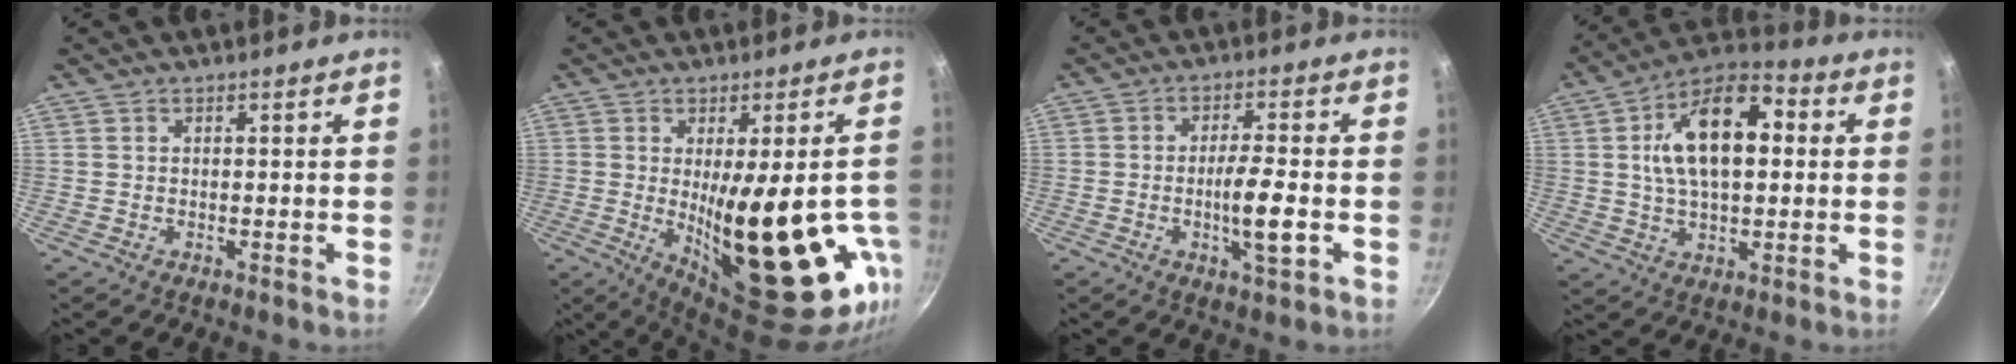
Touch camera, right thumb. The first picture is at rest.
{"total": 23.2, "force": [-4.3, 7.7, 21.5], "torque": [-0.282, -0.028, -0.034]}
{"total": 7.3, "force": [-1.8, 1.2, 6.9], "torque": [-0.124, 0.009, -0.031]}
{"total": 16.8, "force": [2.6, 9.2, 13.8], "torque": [-0.205, 0.021, 0.031]}